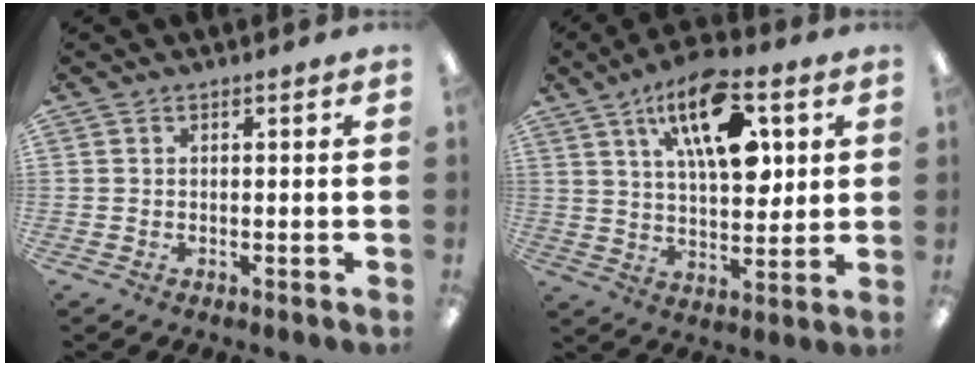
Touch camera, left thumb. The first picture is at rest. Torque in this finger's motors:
{"motor_torque": [0.07, 0.77, 1.21, -1.56, 0.33]}